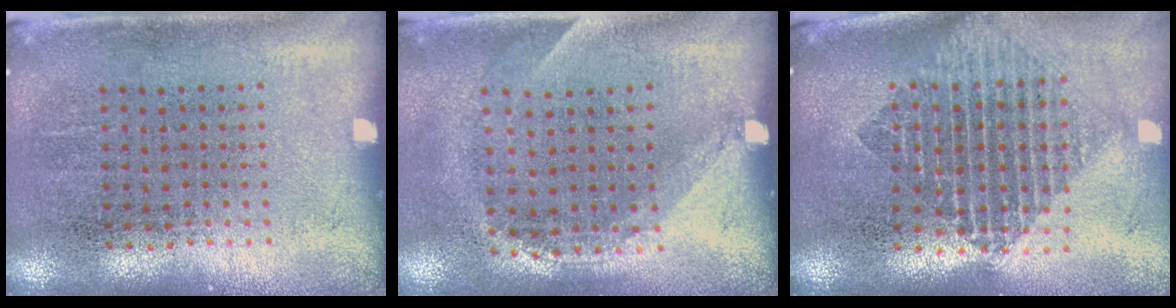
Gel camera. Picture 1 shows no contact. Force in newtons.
{"total": 1.3, "press": 0.9, "slide": 0.9}
{"total": 2.0, "press": 1.6, "slide": 1.1}